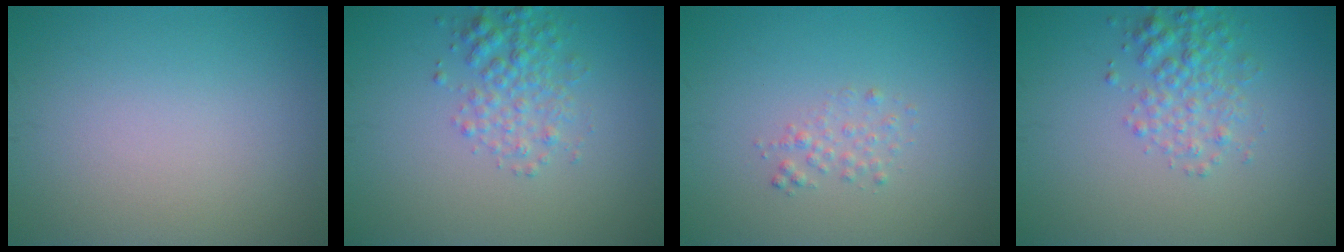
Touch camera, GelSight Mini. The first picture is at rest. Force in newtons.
{"total": 2.9, "press": 2.9, "slide": 0.1}
{"total": 1.2, "press": 1.2, "slide": 0.0}
{"total": 2.9, "press": 2.9, "slide": 0.1}